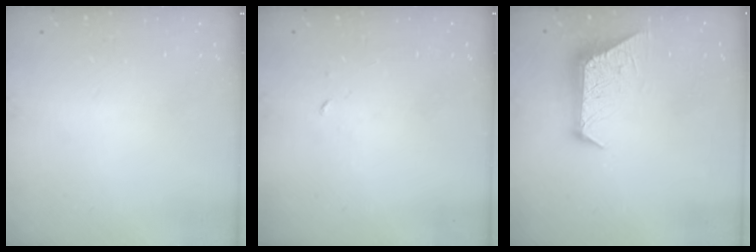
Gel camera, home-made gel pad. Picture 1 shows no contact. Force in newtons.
{"total": 1.9, "press": 1.9, "slide": 0.1}
{"total": 9.3, "press": 9.2, "slide": 0.7}